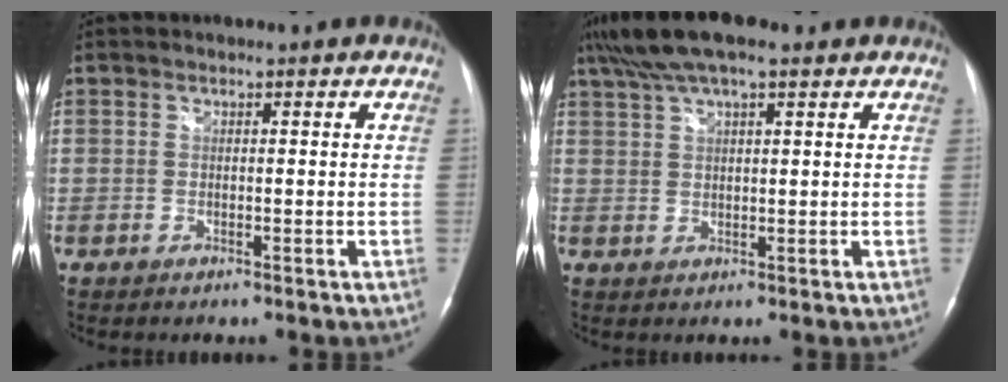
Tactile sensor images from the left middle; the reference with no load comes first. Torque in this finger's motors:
{"motor_torque": [1.16, -0.98, 0.13, 0.11]}